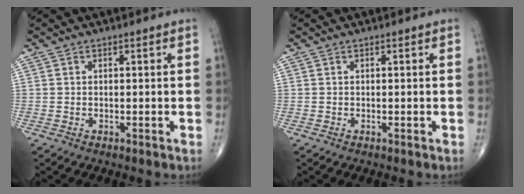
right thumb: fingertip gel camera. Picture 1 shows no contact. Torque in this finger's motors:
{"motor_torque": [0.00, 0.00, 0.04, -0.03, 0.00]}